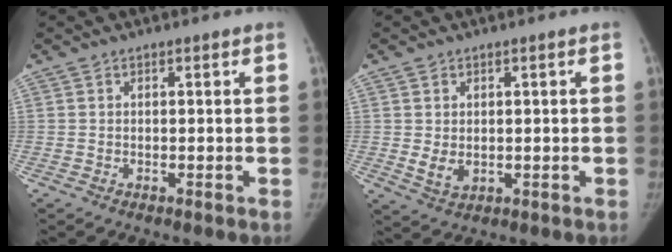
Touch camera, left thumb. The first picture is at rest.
{"total": 3.5, "force": [0.0, 2.6, 2.4], "torque": [-0.038, -0.003, 0.009]}